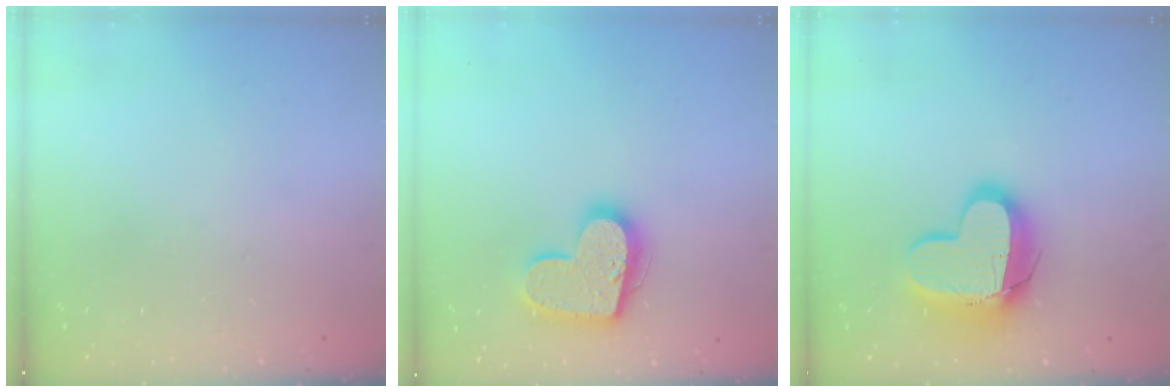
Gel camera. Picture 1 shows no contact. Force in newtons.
{"total": 16.4, "press": 16.4, "slide": 1.0}
{"total": 15.0, "press": 14.9, "slide": 1.3}